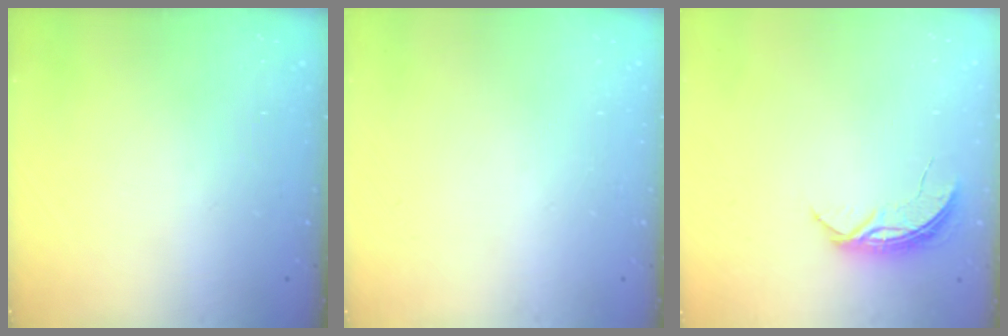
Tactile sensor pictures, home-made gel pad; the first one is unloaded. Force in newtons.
{"total": 0.0}
{"total": 5.9, "press": 5.8, "slide": 0.5}